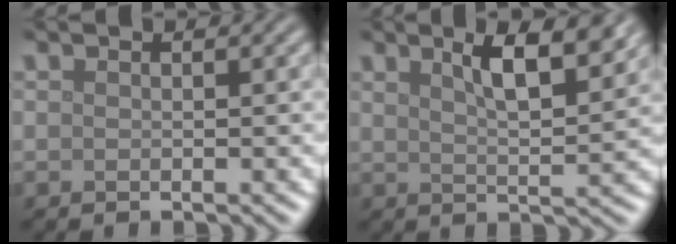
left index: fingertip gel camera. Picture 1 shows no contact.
{"total": 5.8, "force": [3.3, 1.6, 4.5], "torque": [-0.059, 0.008, 0.048]}